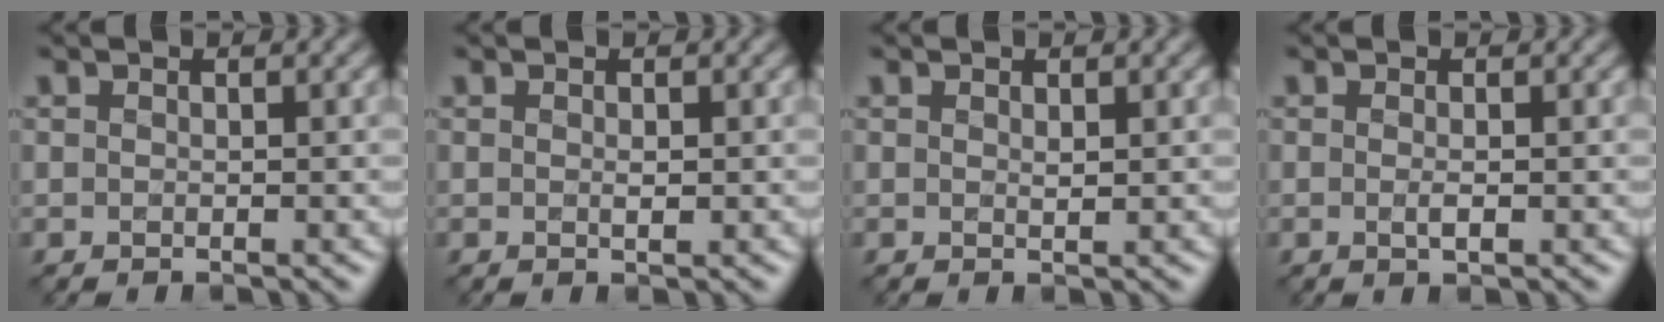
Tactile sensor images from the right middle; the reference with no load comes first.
{"total": 0.6, "force": [0.1, 0.1, 0.6], "torque": [-0.010, 0.002, 0.002]}
{"total": 0.5, "force": [0.3, 0.1, 0.4], "torque": [-0.005, 0.002, 0.005]}
{"total": 1.0, "force": [-0.1, 0.2, 0.9], "torque": [-0.017, 0.001, -0.001]}